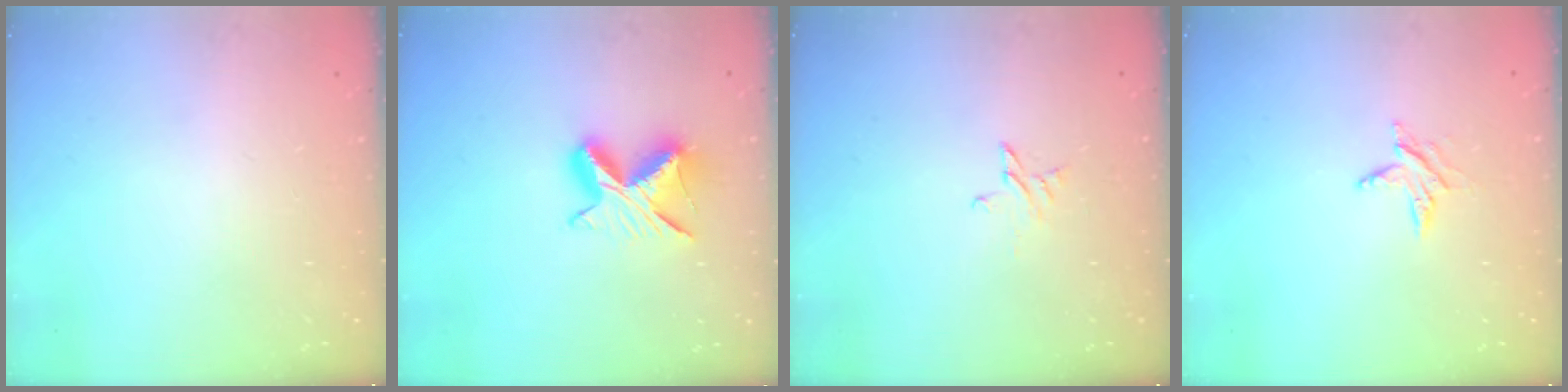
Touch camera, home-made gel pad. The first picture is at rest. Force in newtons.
{"total": 9.1, "press": 9.1, "slide": 0.3}
{"total": 3.0, "press": 3.0, "slide": 0.3}
{"total": 4.6, "press": 4.6, "slide": 0.6}